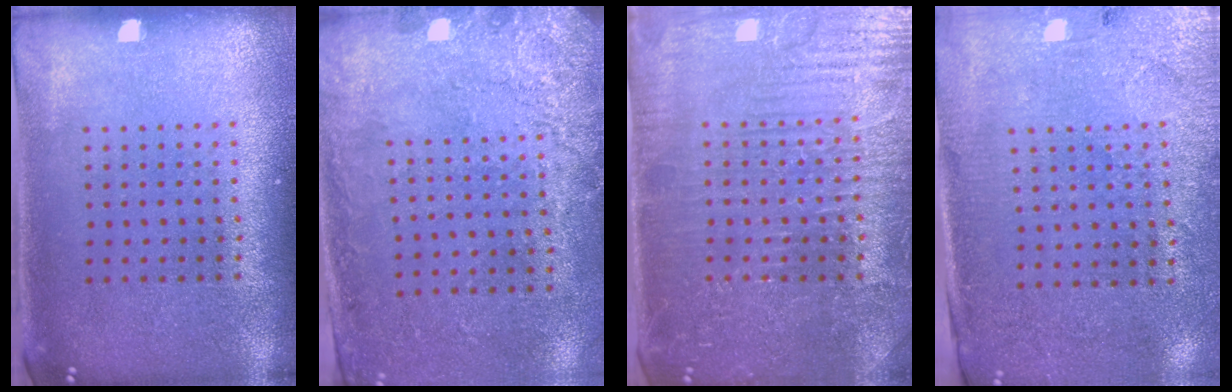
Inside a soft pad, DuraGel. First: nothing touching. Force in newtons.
{"total": 2.7, "press": 2.0, "slide": 1.8}
{"total": 4.7, "press": 4.6, "slide": 1.3}
{"total": 2.8, "press": 2.6, "slide": 1.2}